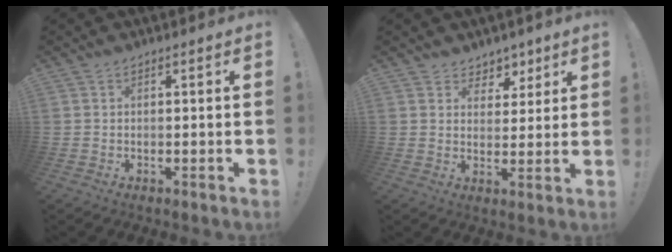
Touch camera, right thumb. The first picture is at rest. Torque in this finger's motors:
{"motor_torque": [-0.05, -0.37, -0.43, 0.25, 0.08]}